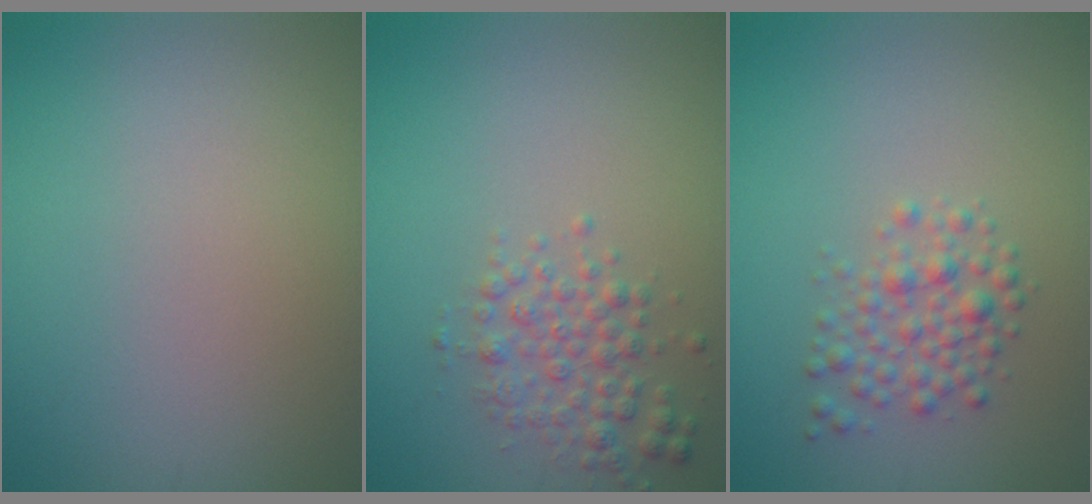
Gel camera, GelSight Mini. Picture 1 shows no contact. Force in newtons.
{"total": 2.5, "press": 2.5, "slide": 0.0}
{"total": 2.5, "press": 2.5, "slide": 0.1}